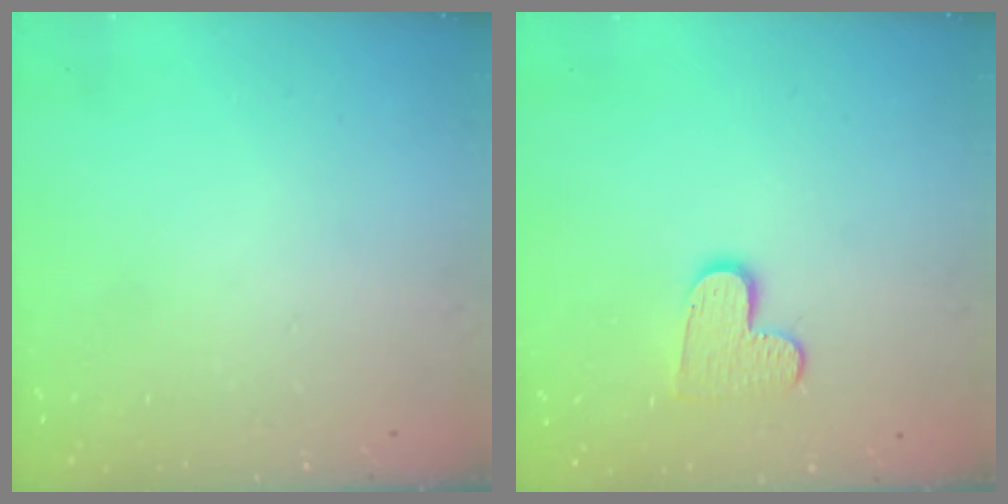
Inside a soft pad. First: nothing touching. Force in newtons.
{"total": 8.2, "press": 8.1, "slide": 0.2}